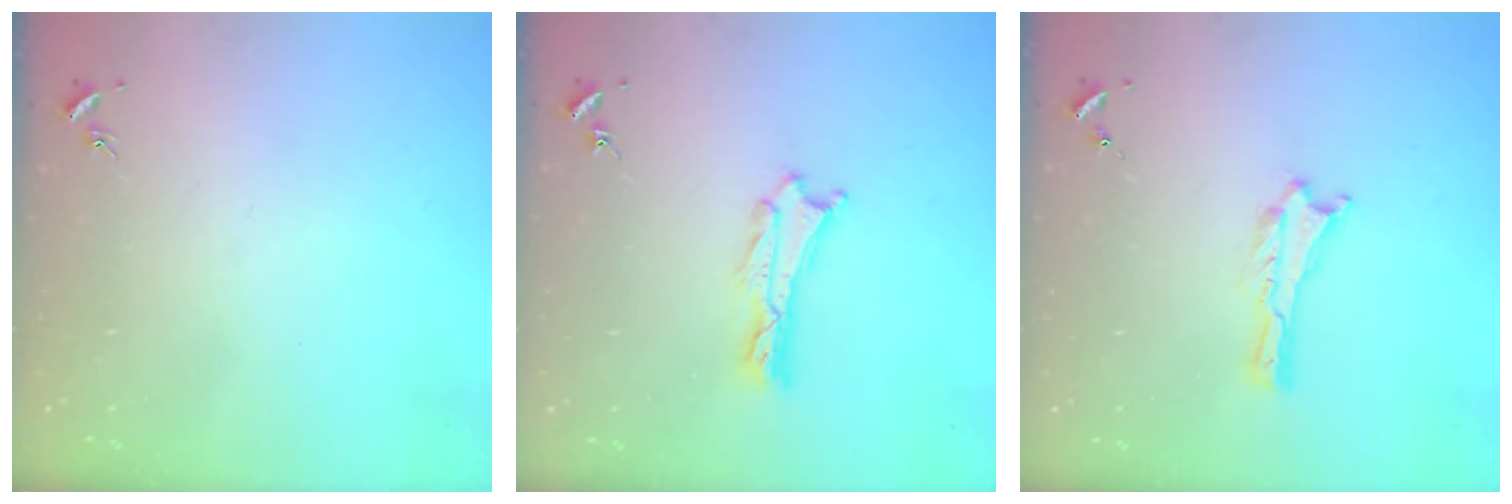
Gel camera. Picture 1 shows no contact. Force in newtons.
{"total": 0.7, "press": 0.6, "slide": 0.2}
{"total": 0.0}